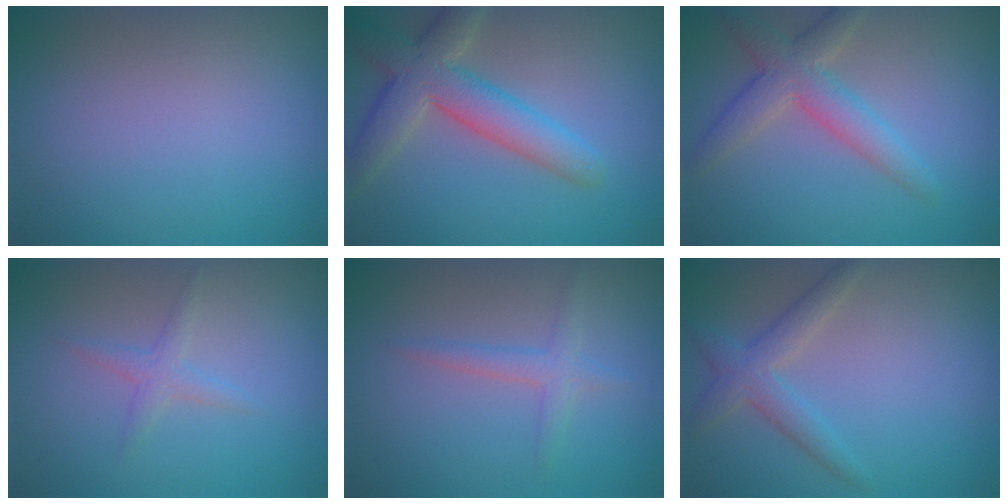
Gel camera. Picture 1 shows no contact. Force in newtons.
{"total": 5.9, "press": 5.8, "slide": 0.7}
{"total": 4.1, "press": 4.1, "slide": 0.2}
{"total": 1.4, "press": 1.4, "slide": 0.1}
{"total": 2.0, "press": 2.0, "slide": 0.1}
{"total": 2.8, "press": 2.8, "slide": 0.1}